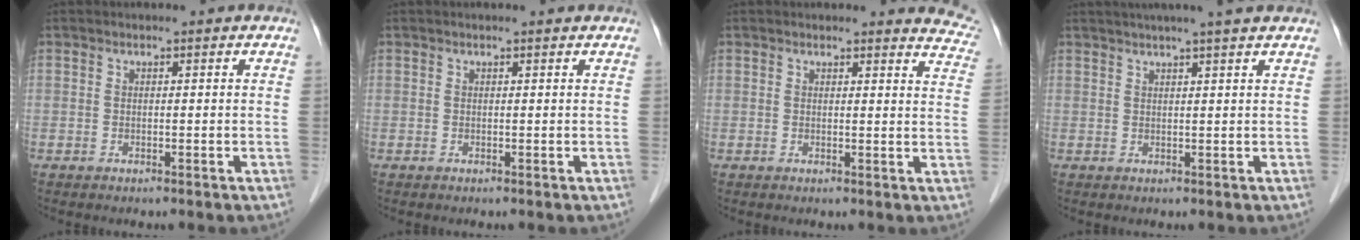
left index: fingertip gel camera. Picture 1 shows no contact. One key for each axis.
{"total": 0.8, "fx": 0.8, "fy": 0.0, "fz": 0.3, "tx": -0.010, "ty": 0.004, "tz": 0.011}
{"total": 7.4, "fx": 7.2, "fy": 1.7, "fz": 0.6, "tx": 0.032, "ty": -0.033, "tz": 0.037}
{"total": 7.5, "fx": 6.3, "fy": -0.7, "fz": 4.1, "tx": -0.059, "ty": 0.027, "tz": 0.076}